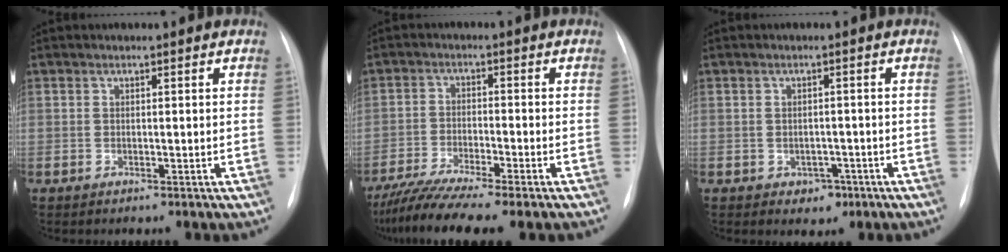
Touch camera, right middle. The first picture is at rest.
{"total": 9.7, "force": [-8.0, -0.3, 5.4], "torque": [-0.094, -0.023, -0.134]}
{"total": 2.8, "force": [-1.4, 2.1, 1.1], "torque": [-0.009, 0.008, -0.010]}